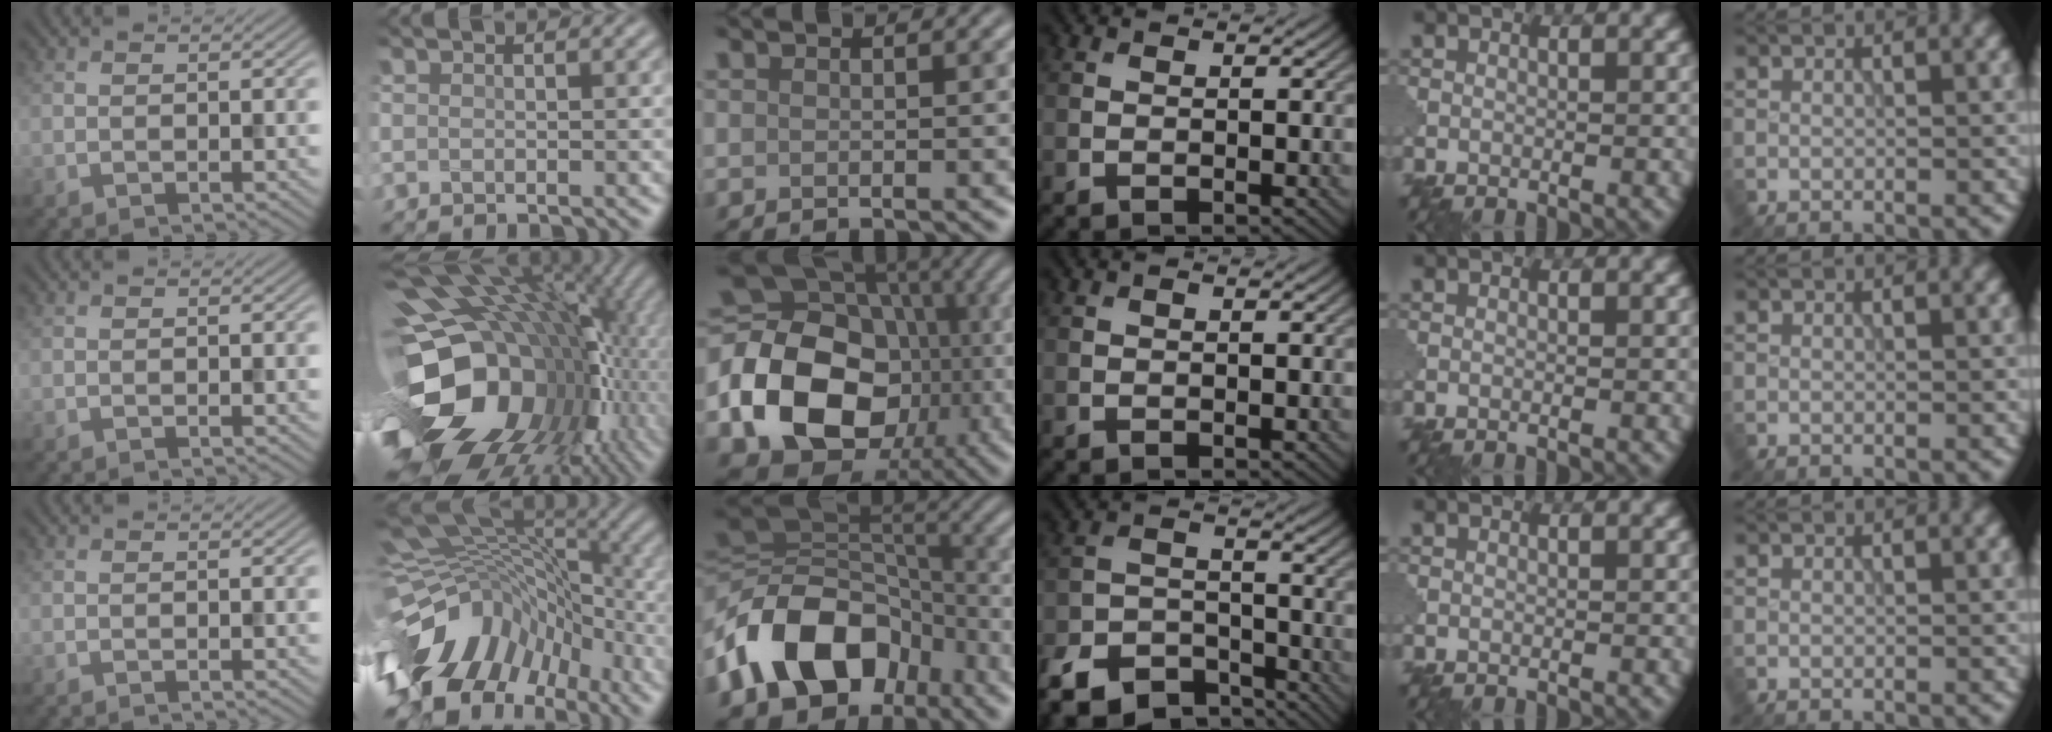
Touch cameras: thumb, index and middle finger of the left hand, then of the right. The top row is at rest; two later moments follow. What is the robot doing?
{"motion": "assemble", "object": "puzzle pieces"}